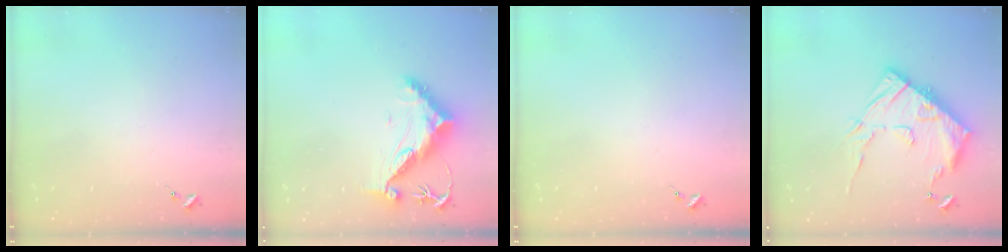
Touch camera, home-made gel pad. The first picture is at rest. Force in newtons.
{"total": 14.3, "press": 14.3, "slide": 0.8}
{"total": 0.0}
{"total": 17.0, "press": 16.9, "slide": 1.5}